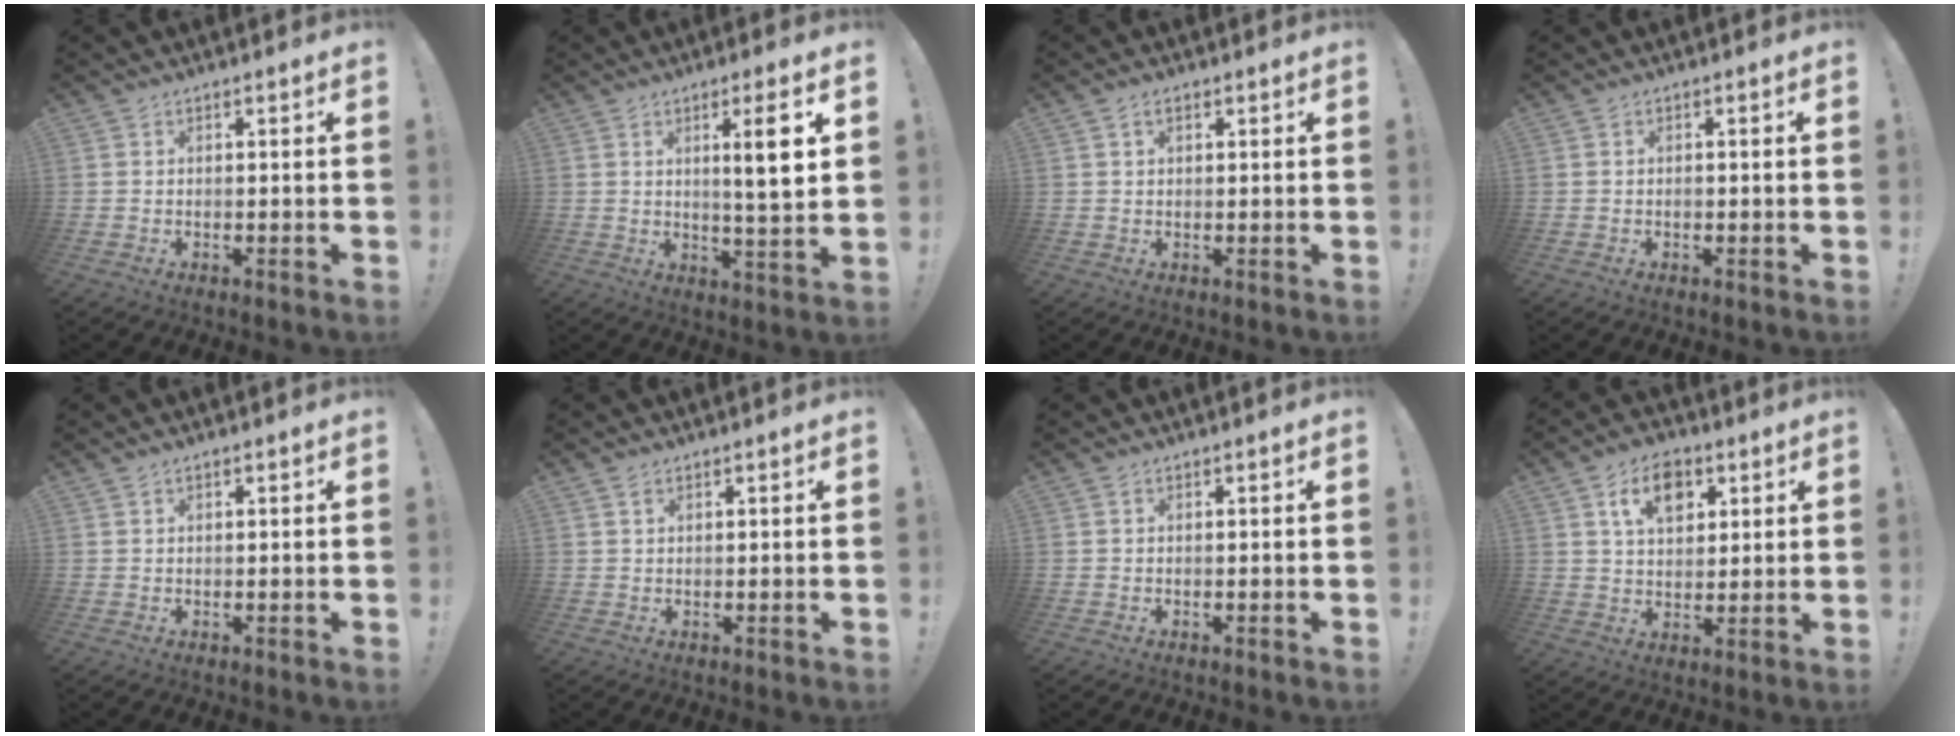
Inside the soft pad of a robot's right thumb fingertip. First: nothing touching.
{"total": 8.6, "force": [2.8, 0.2, 8.1], "torque": [-0.109, -0.016, 0.031]}
{"total": 2.0, "force": [0.9, 1.2, 1.3], "torque": [-0.023, 0.002, 0.016]}
{"total": 0.6, "force": [-0.4, 0.3, 0.2], "torque": [-0.008, 0.002, -0.007]}
{"total": 0.7, "force": [0.5, 0.3, 0.3], "torque": [-0.002, -0.002, 0.009]}
{"total": 1.5, "force": [1.0, 0.8, 0.8], "torque": [-0.011, -0.001, 0.018]}
{"total": 0.0}
{"total": 11.0, "force": [4.9, 7.4, 6.5], "torque": [-0.098, -0.004, 0.090]}